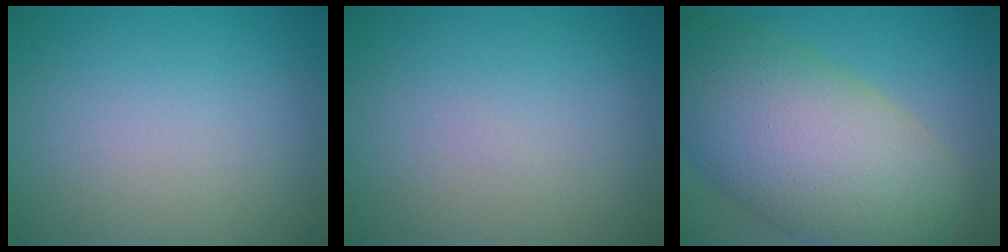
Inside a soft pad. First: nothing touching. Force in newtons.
{"total": 0.0}
{"total": 13.4, "press": 13.3, "slide": 0.5}